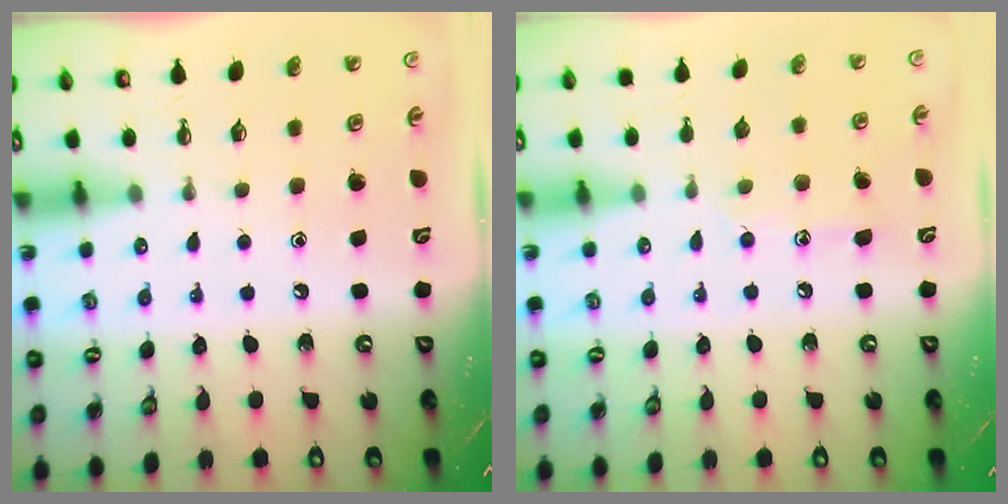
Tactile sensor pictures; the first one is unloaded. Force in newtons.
{"total": 7.8, "press": 7.8, "slide": 0.5}